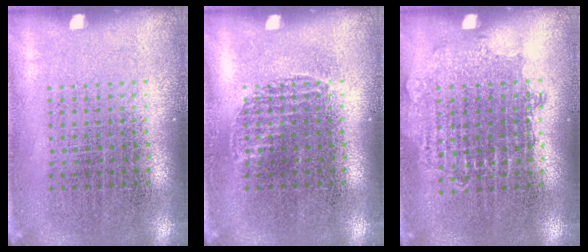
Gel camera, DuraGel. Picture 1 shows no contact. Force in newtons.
{"total": 0.6, "press": 0.6, "slide": 0.1}
{"total": 0.8, "press": 0.8, "slide": 0.2}